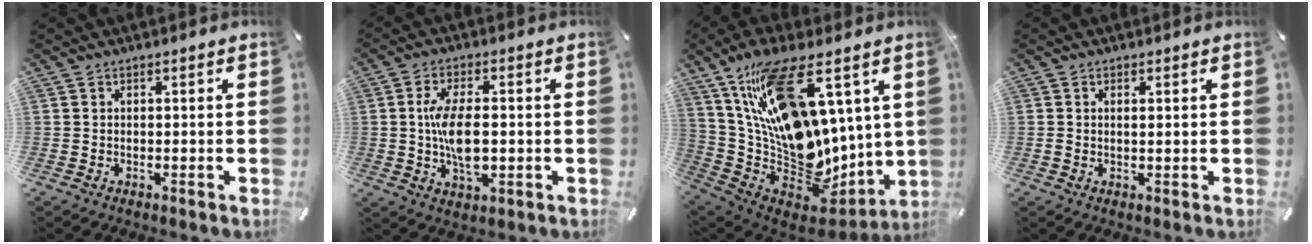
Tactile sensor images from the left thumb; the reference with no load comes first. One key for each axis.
{"total": 9.7, "fx": -0.3, "fy": 4.6, "fz": 8.5, "tx": -0.181, "ty": 0.000, "tz": -0.008}
{"total": 22.4, "fx": 9.1, "fy": 10.4, "fz": 17.6, "tx": -0.330, "ty": -0.090, "tz": 0.163}
{"total": 1.3, "fx": 0.3, "fy": 0.3, "fz": 1.2, "tx": -0.023, "ty": -0.001, "tz": 0.005}